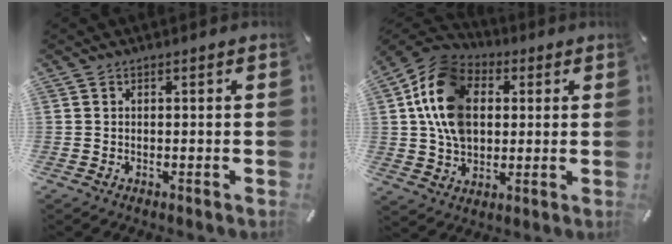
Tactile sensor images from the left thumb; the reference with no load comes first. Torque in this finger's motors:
{"motor_torque": [0.37, 1.10, 1.60, -1.17, 0.57]}